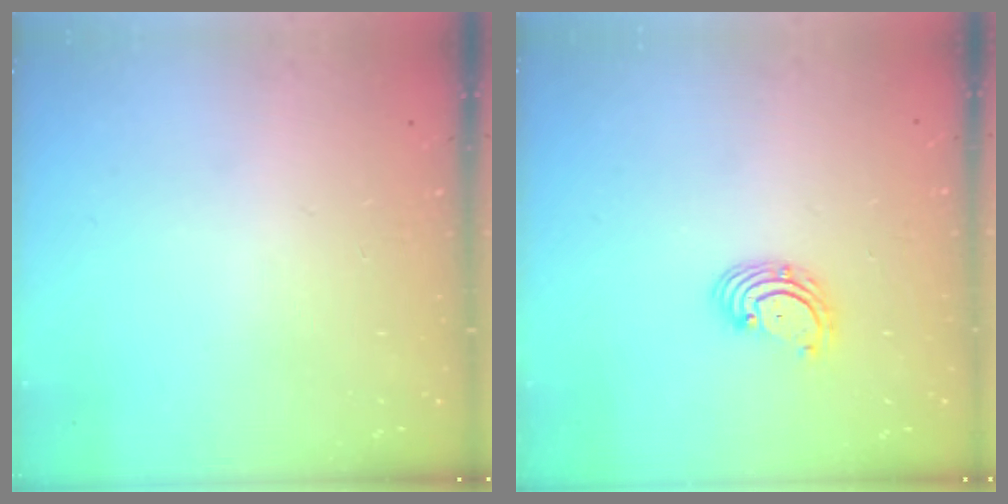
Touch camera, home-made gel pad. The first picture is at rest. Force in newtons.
{"total": 2.9, "press": 2.9, "slide": 0.1}